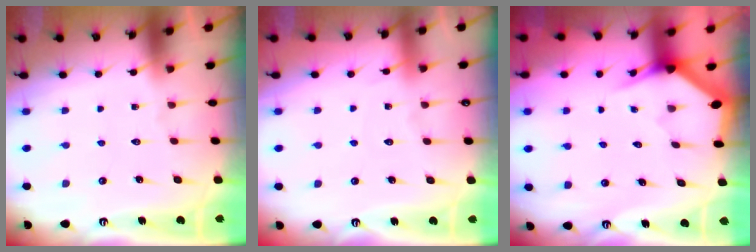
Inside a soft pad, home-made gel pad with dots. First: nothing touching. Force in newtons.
{"total": 2.7, "press": 2.6, "slide": 0.4}
{"total": 3.0, "press": 3.0, "slide": 0.0}